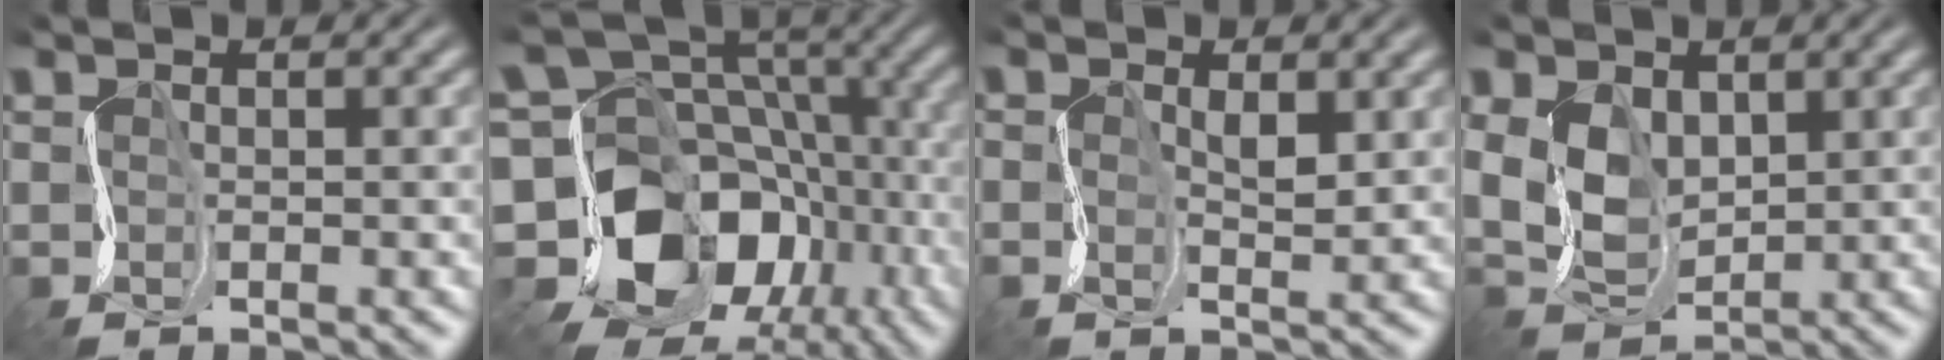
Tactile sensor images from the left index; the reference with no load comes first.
{"total": 13.5, "force": [-6.9, 10.1, 5.9], "torque": [-0.126, 0.018, -0.124]}
{"total": 1.2, "force": [-0.2, 0.6, 1.0], "torque": [-0.030, 0.000, -0.006]}
{"total": 4.9, "force": [0.9, 3.6, 3.3], "torque": [-0.088, -0.002, 0.012]}